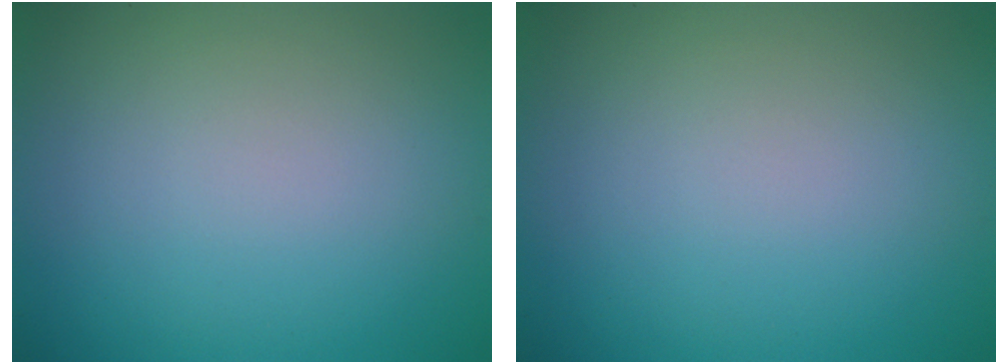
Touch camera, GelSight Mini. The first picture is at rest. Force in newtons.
{"total": 0.0}